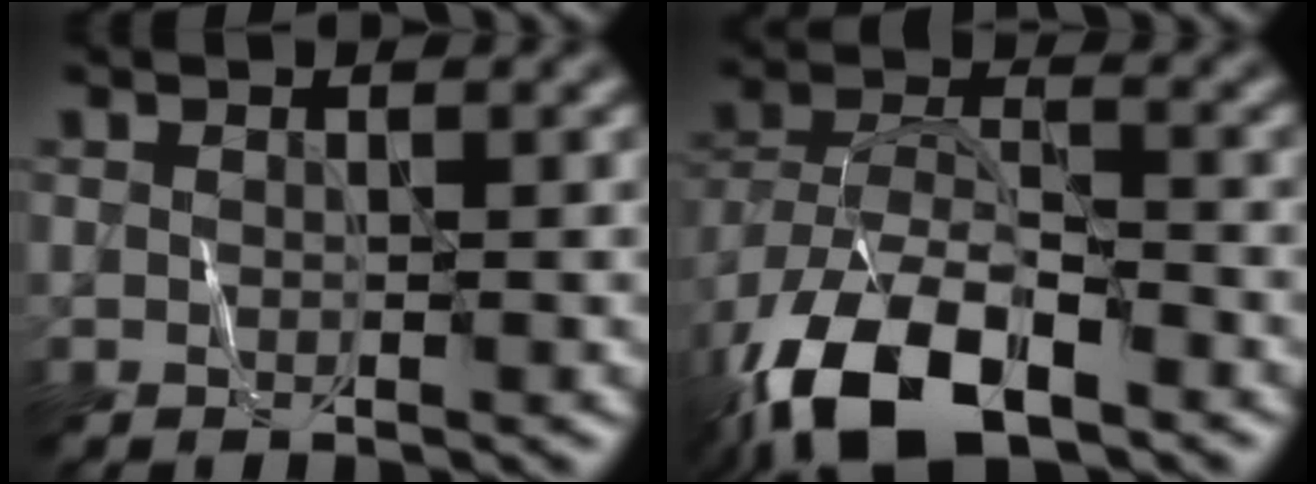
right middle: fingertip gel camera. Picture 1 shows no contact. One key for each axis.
{"total": 12.3, "fx": -7.5, "fy": 5.4, "fz": 8.1, "tx": -0.164, "ty": -0.011, "tz": -0.144}